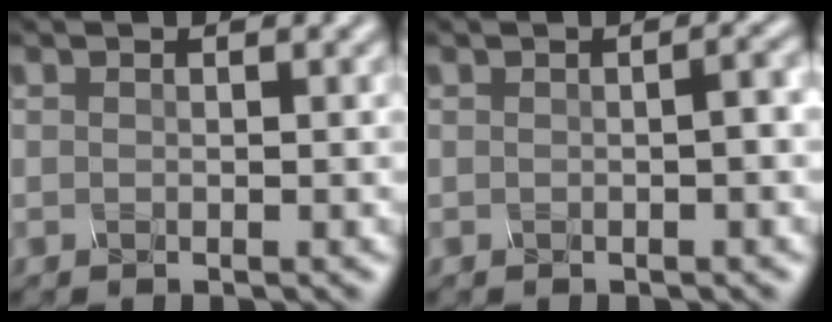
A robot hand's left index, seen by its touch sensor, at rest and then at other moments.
{"total": 1.5, "force": [-0.1, 0.4, 1.5], "torque": [-0.017, 0.005, -0.001]}